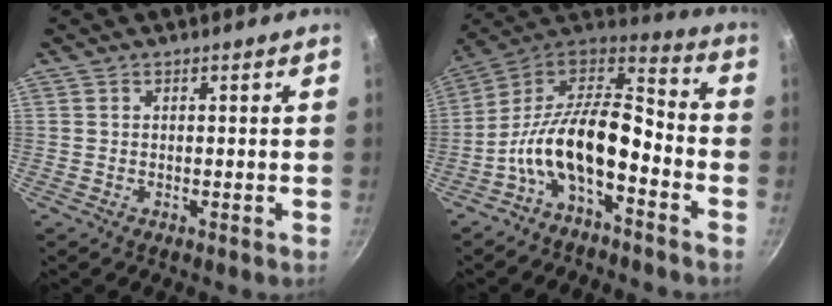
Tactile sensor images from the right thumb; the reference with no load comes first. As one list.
[{"total": 15.5, "force": [-5.7, 6.7, 12.8], "torque": [-0.215, 0.091, -0.109]}]